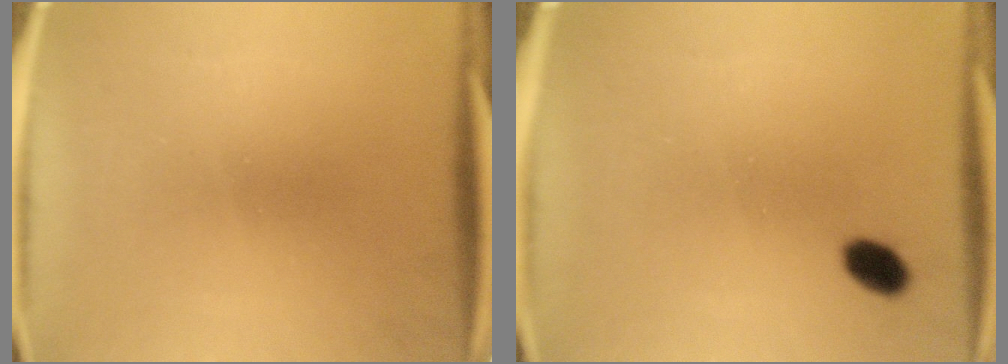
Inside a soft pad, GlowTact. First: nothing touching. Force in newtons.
{"total": 3.4}